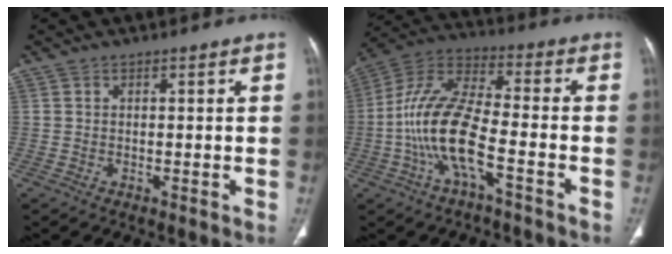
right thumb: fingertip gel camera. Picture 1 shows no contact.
{"total": 14.5, "force": [-4.4, 4.9, 12.9], "torque": [-0.269, 0.044, -0.087]}